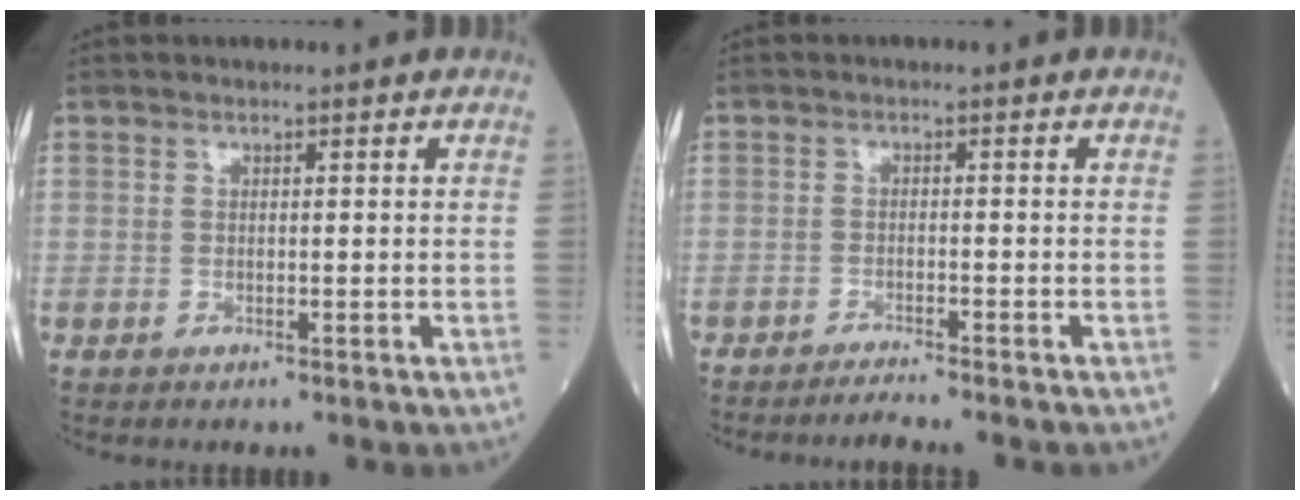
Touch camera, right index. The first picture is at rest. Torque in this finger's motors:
{"motor_torque": [0.05, -0.33, 0.10, -0.01]}